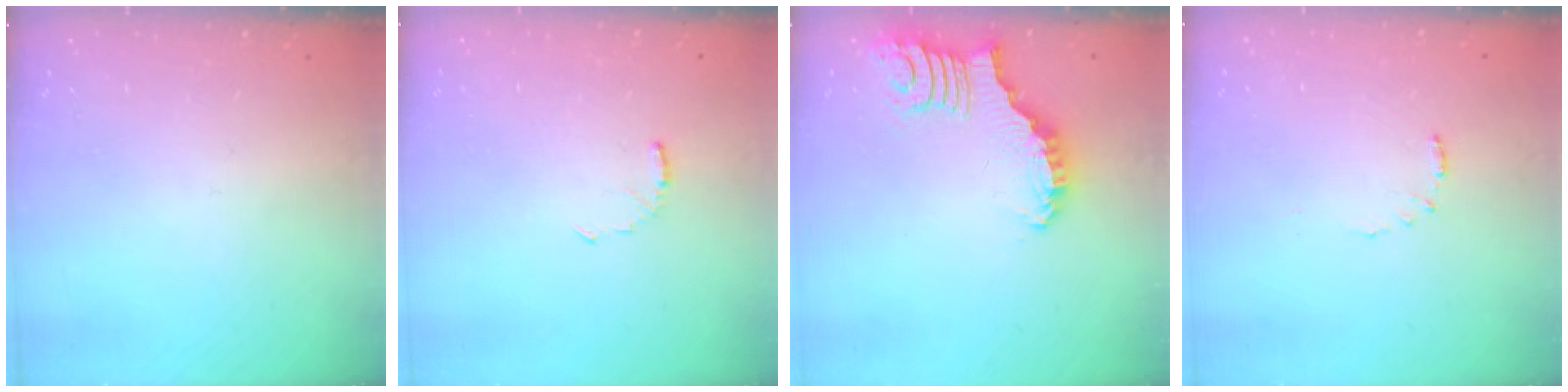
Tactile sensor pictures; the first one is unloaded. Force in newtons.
{"total": 3.7, "press": 3.7, "slide": 0.3}
{"total": 2.7, "press": 2.7, "slide": 0.1}
{"total": 5.3, "press": 5.3, "slide": 0.5}